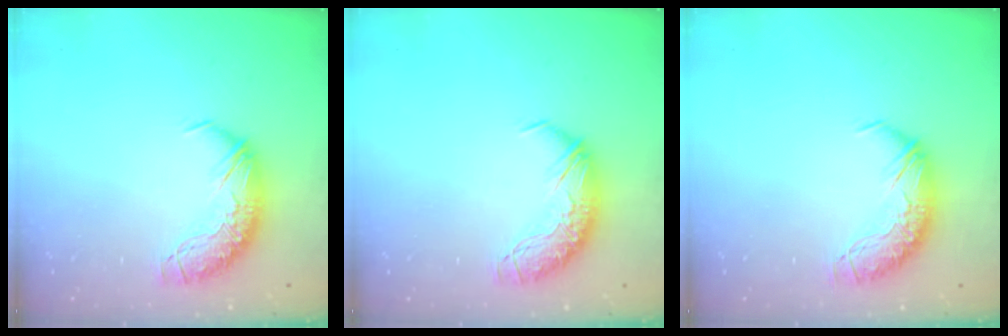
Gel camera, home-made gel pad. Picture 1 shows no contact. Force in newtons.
{"total": 0.0}
{"total": 0.0}